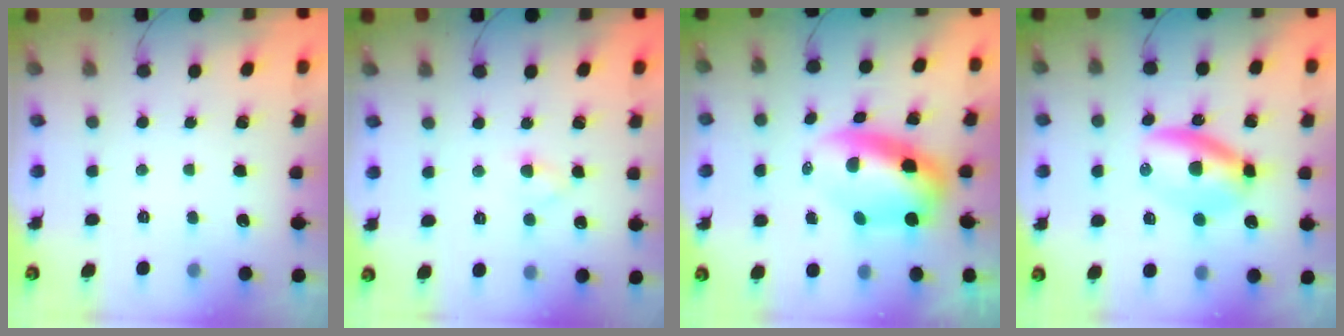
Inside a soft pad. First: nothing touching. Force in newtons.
{"total": 2.2, "press": 2.1, "slide": 0.8}
{"total": 8.9, "press": 8.6, "slide": 2.5}
{"total": 7.4, "press": 7.2, "slide": 1.8}